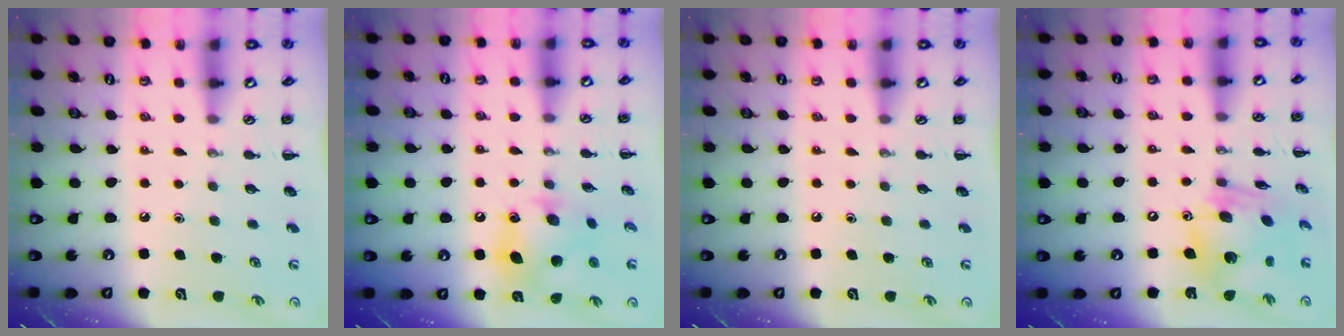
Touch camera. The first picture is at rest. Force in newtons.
{"total": 12.1, "press": 12.0, "slide": 1.6}
{"total": 0.0}
{"total": 13.6, "press": 13.4, "slide": 2.5}